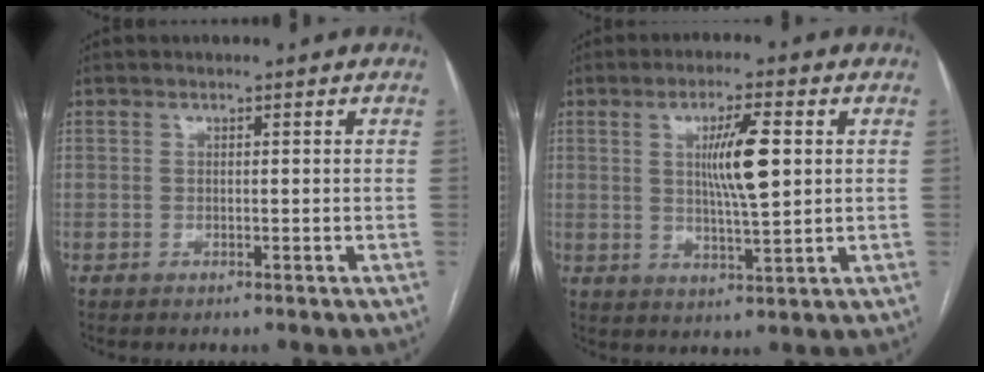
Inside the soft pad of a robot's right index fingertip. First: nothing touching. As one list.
[{"total": 7.8, "force": [1.6, 0.8, 7.6], "torque": [-0.132, -0.002, 0.030]}]